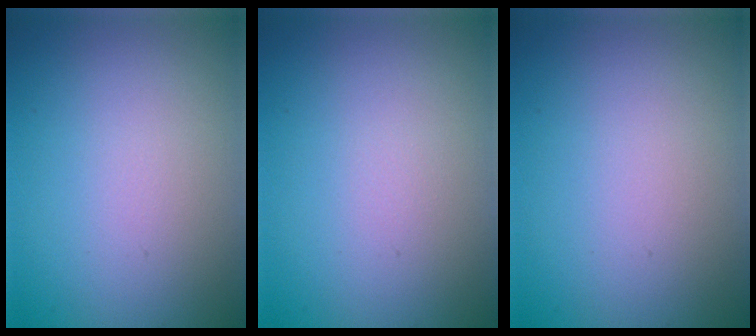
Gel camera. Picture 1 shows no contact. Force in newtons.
{"total": 0.0}
{"total": 0.0}